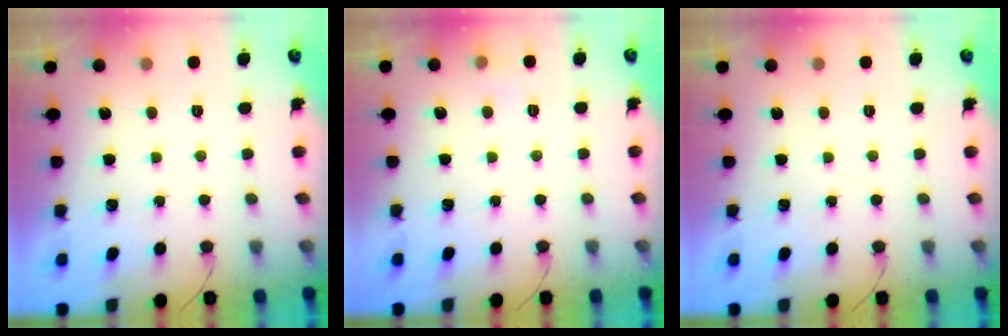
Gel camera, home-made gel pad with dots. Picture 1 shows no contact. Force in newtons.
{"total": 7.2, "press": 3.7, "slide": 6.2}
{"total": 0.0}